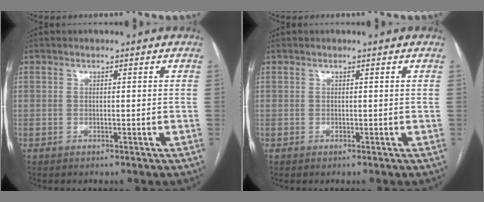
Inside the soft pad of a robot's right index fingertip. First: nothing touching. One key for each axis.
{"total": 0.0}